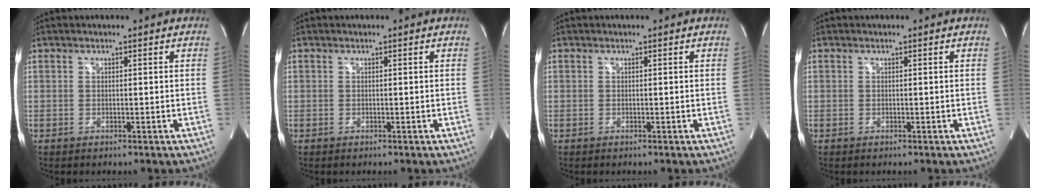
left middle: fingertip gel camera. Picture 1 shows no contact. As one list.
[{"total": 0.0}, {"total": 0.0}, {"total": 0.0}]